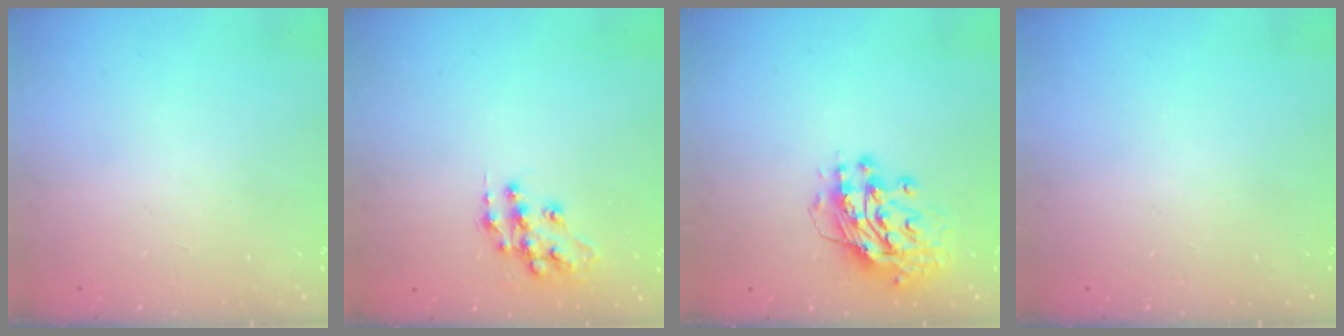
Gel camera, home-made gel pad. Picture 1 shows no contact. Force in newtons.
{"total": 11.5, "press": 11.5, "slide": 0.7}
{"total": 12.9, "press": 12.8, "slide": 1.2}
{"total": 0.0}